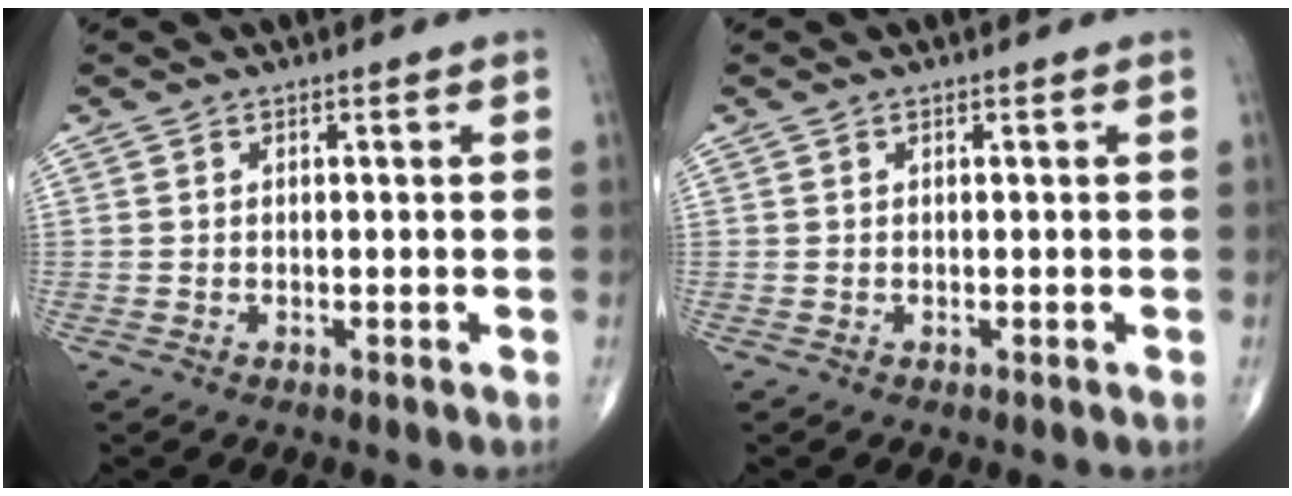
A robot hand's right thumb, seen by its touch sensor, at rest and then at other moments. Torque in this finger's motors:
{"motor_torque": [0.00, 0.00, 0.00, 0.00, 0.00]}